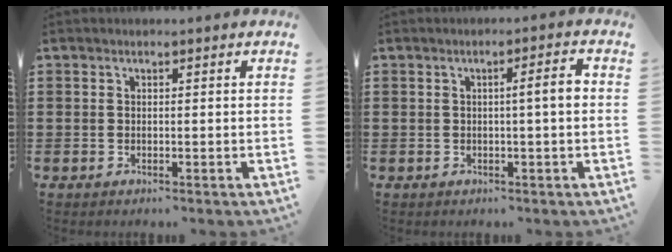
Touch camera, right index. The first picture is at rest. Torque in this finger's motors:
{"motor_torque": [0.98, -0.03, 0.24, 0.08]}